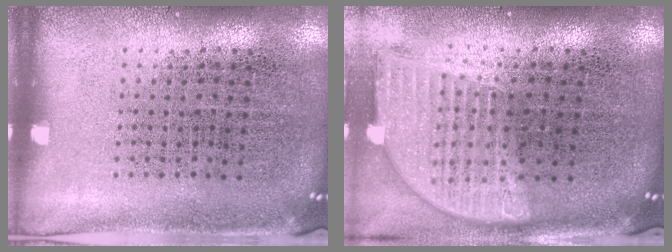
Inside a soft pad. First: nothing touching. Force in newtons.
{"total": 2.0, "press": 1.6, "slide": 1.2}